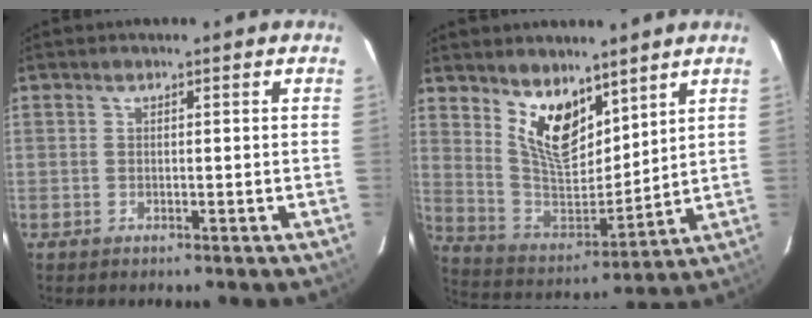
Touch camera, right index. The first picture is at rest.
{"total": 12.7, "force": [8.1, 5.9, 7.7], "torque": [-0.141, -0.013, 0.165]}